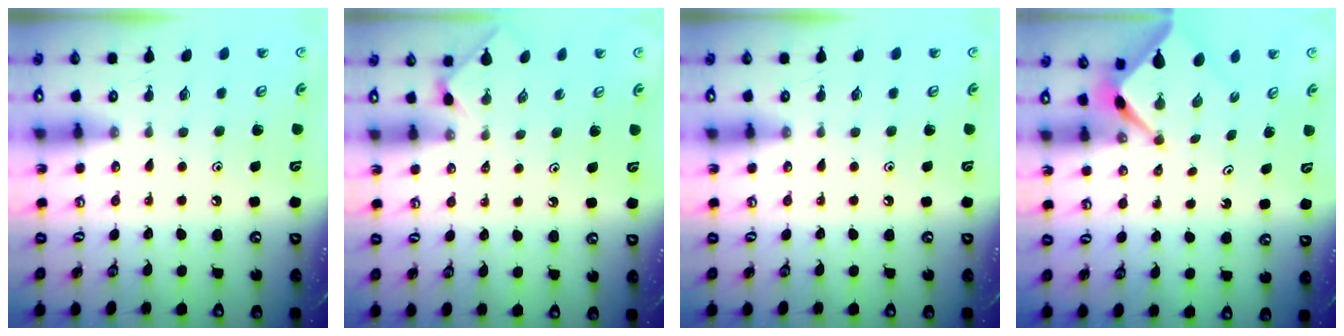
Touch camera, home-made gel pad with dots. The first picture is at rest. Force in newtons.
{"total": 1.8, "press": 1.7, "slide": 0.4}
{"total": 0.0}
{"total": 2.6, "press": 2.6, "slide": 0.3}